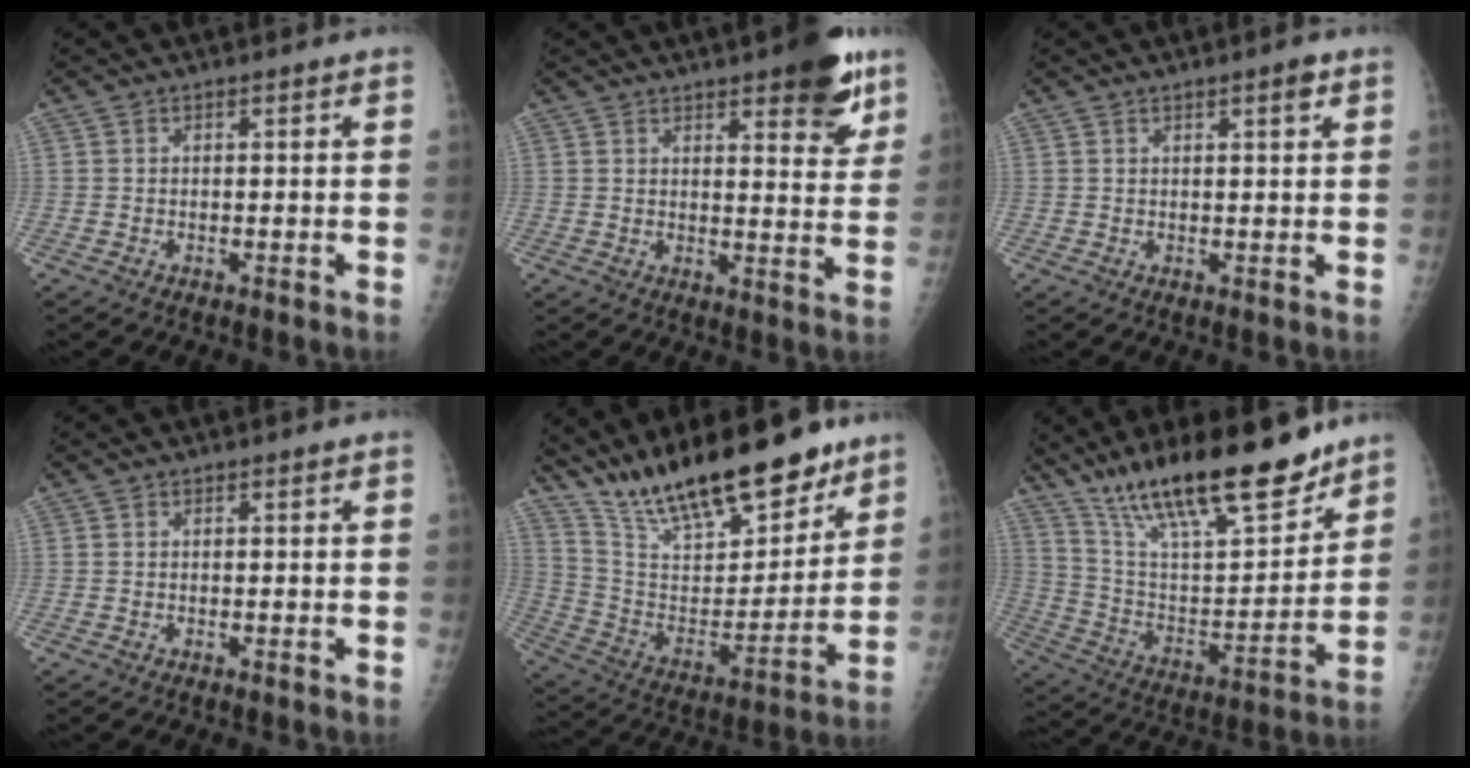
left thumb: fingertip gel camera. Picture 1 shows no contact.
{"total": 11.8, "force": [7.2, 3.8, 8.5], "torque": [-0.074, -0.035, 0.091]}
{"total": 2.0, "force": [1.2, 0.3, 1.6], "torque": [-0.021, -0.005, 0.016]}
{"total": 0.0}
{"total": 24.1, "force": [18.8, 7.7, 12.9], "torque": [-0.180, -0.087, 0.325]}
{"total": 24.2, "force": [17.9, 6.3, 15.0], "torque": [-0.223, -0.079, 0.312]}